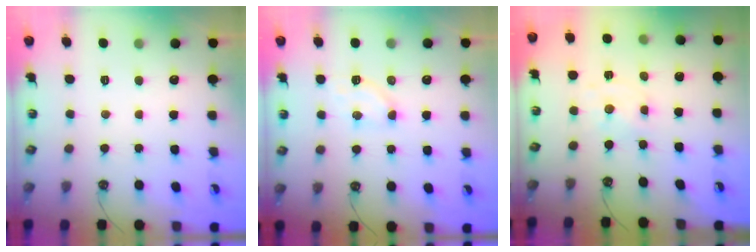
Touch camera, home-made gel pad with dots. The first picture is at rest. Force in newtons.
{"total": 5.1, "press": 5.0, "slide": 1.1}
{"total": 1.6, "press": 1.6, "slide": 0.3}